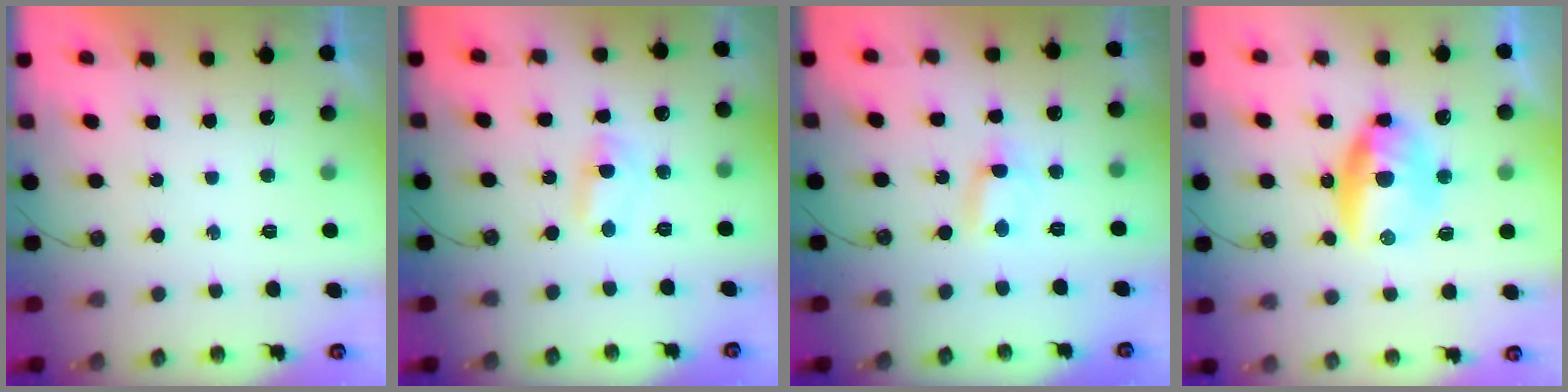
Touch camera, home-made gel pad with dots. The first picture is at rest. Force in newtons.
{"total": 1.5, "press": 1.3, "slide": 0.7}
{"total": 0.6, "press": 0.3, "slide": 0.6}
{"total": 16.6, "press": 13.8, "slide": 9.3}